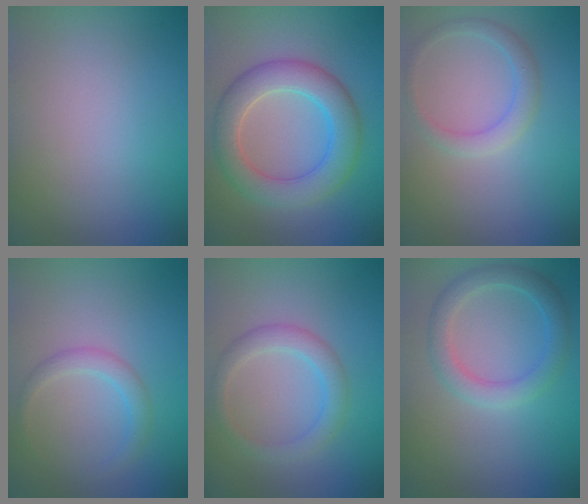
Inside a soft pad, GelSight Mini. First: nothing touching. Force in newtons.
{"total": 4.7, "press": 4.7, "slide": 0.5}
{"total": 2.2, "press": 2.2, "slide": 0.2}
{"total": 1.9, "press": 1.9, "slide": 0.2}
{"total": 2.7, "press": 2.7, "slide": 0.1}
{"total": 3.2, "press": 3.2, "slide": 0.1}